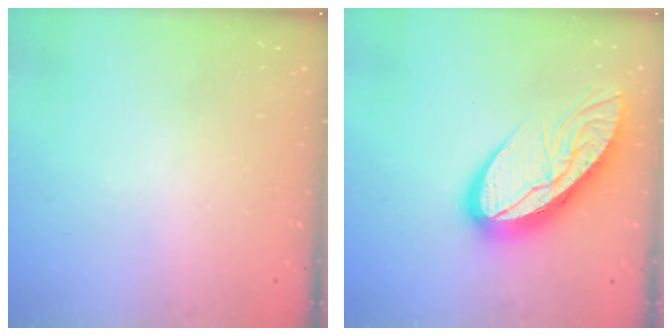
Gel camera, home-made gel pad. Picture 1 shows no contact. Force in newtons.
{"total": 17.0, "press": 16.9, "slide": 1.7}